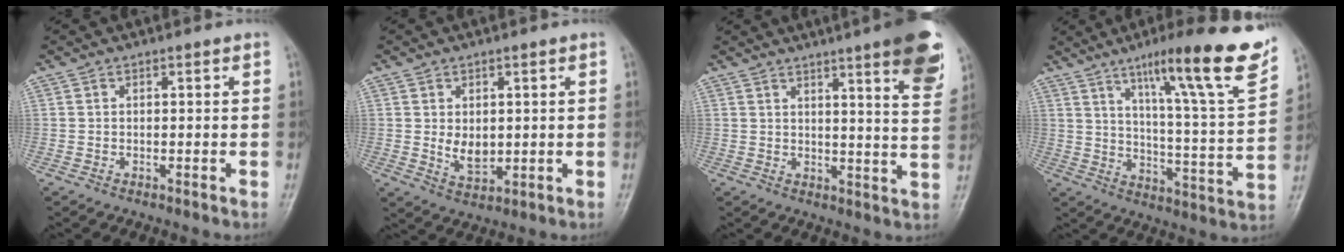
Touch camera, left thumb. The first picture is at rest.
{"total": 4.9, "force": [0.5, 3.2, 3.6], "torque": [-0.046, -0.012, 0.019]}
{"total": 13.1, "force": [7.8, 1.5, 10.4], "torque": [-0.119, -0.038, 0.092]}
{"total": 21.4, "force": [13.2, 1.9, 16.8], "torque": [-0.220, -0.057, 0.197]}